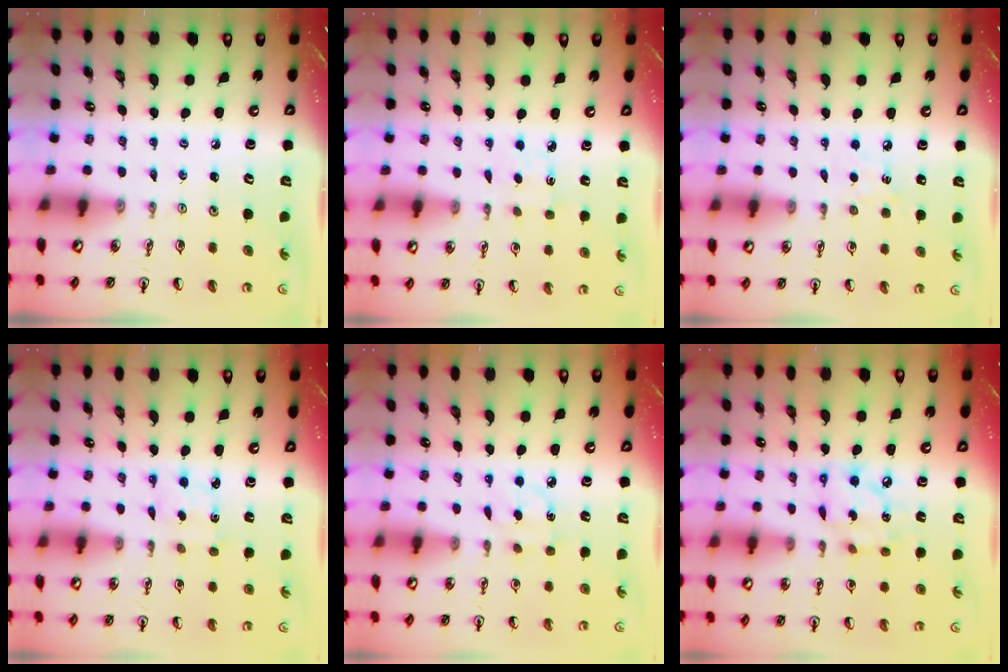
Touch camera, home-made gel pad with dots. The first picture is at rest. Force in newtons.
{"total": 2.8, "press": 2.8, "slide": 0.4}
{"total": 5.6, "press": 5.5, "slide": 0.7}
{"total": 1.7, "press": 1.5, "slide": 0.7}
{"total": 6.2, "press": 6.2, "slide": 0.7}
{"total": 10.6, "press": 10.5, "slide": 1.1}